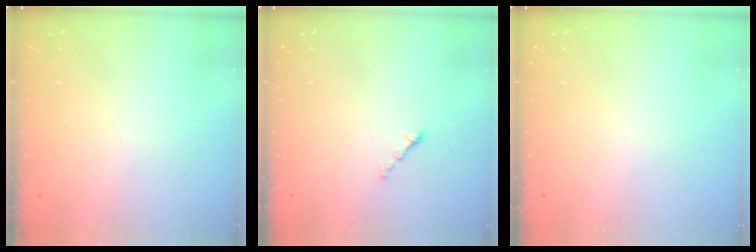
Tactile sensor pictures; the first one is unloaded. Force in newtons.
{"total": 0.8, "press": 0.7, "slide": 0.4}
{"total": 0.0}